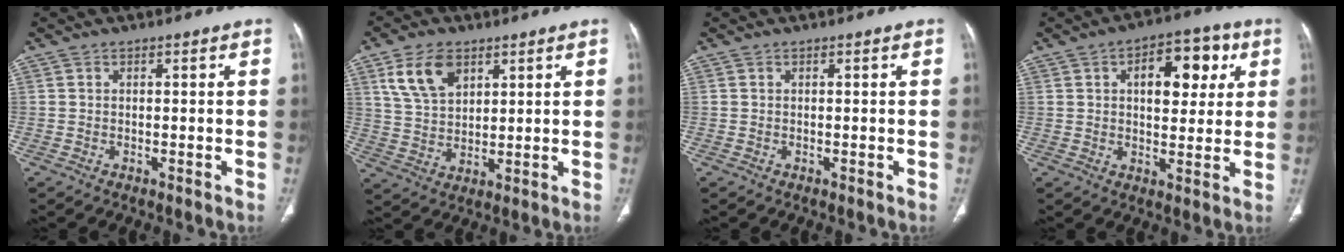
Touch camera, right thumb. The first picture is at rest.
{"total": 9.5, "force": [4.8, 5.8, 5.9], "torque": [-0.096, -0.015, 0.098]}
{"total": 0.0}
{"total": 11.8, "force": [3.7, 6.6, 9.1], "torque": [-0.086, 0.005, 0.048]}